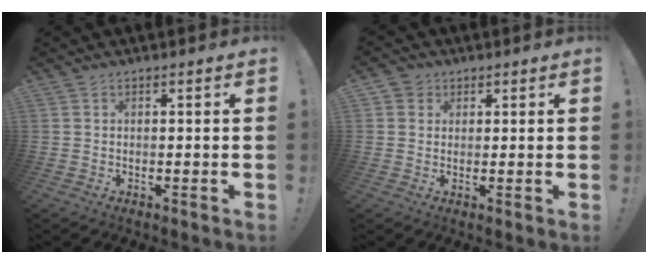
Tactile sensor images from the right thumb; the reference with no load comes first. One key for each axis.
{"total": 3.2, "fx": 1.2, "fy": 2.8, "fz": 0.6, "tx": -0.009, "ty": 0.000, "tz": 0.023}